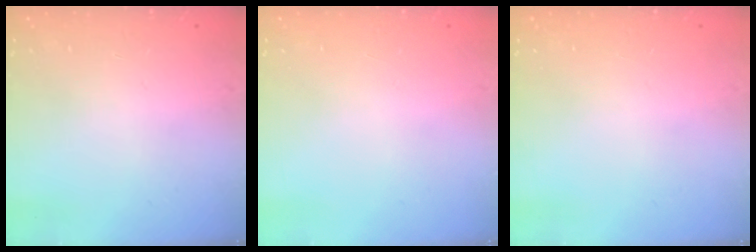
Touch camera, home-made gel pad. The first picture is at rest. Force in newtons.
{"total": 0.0}
{"total": 0.0}